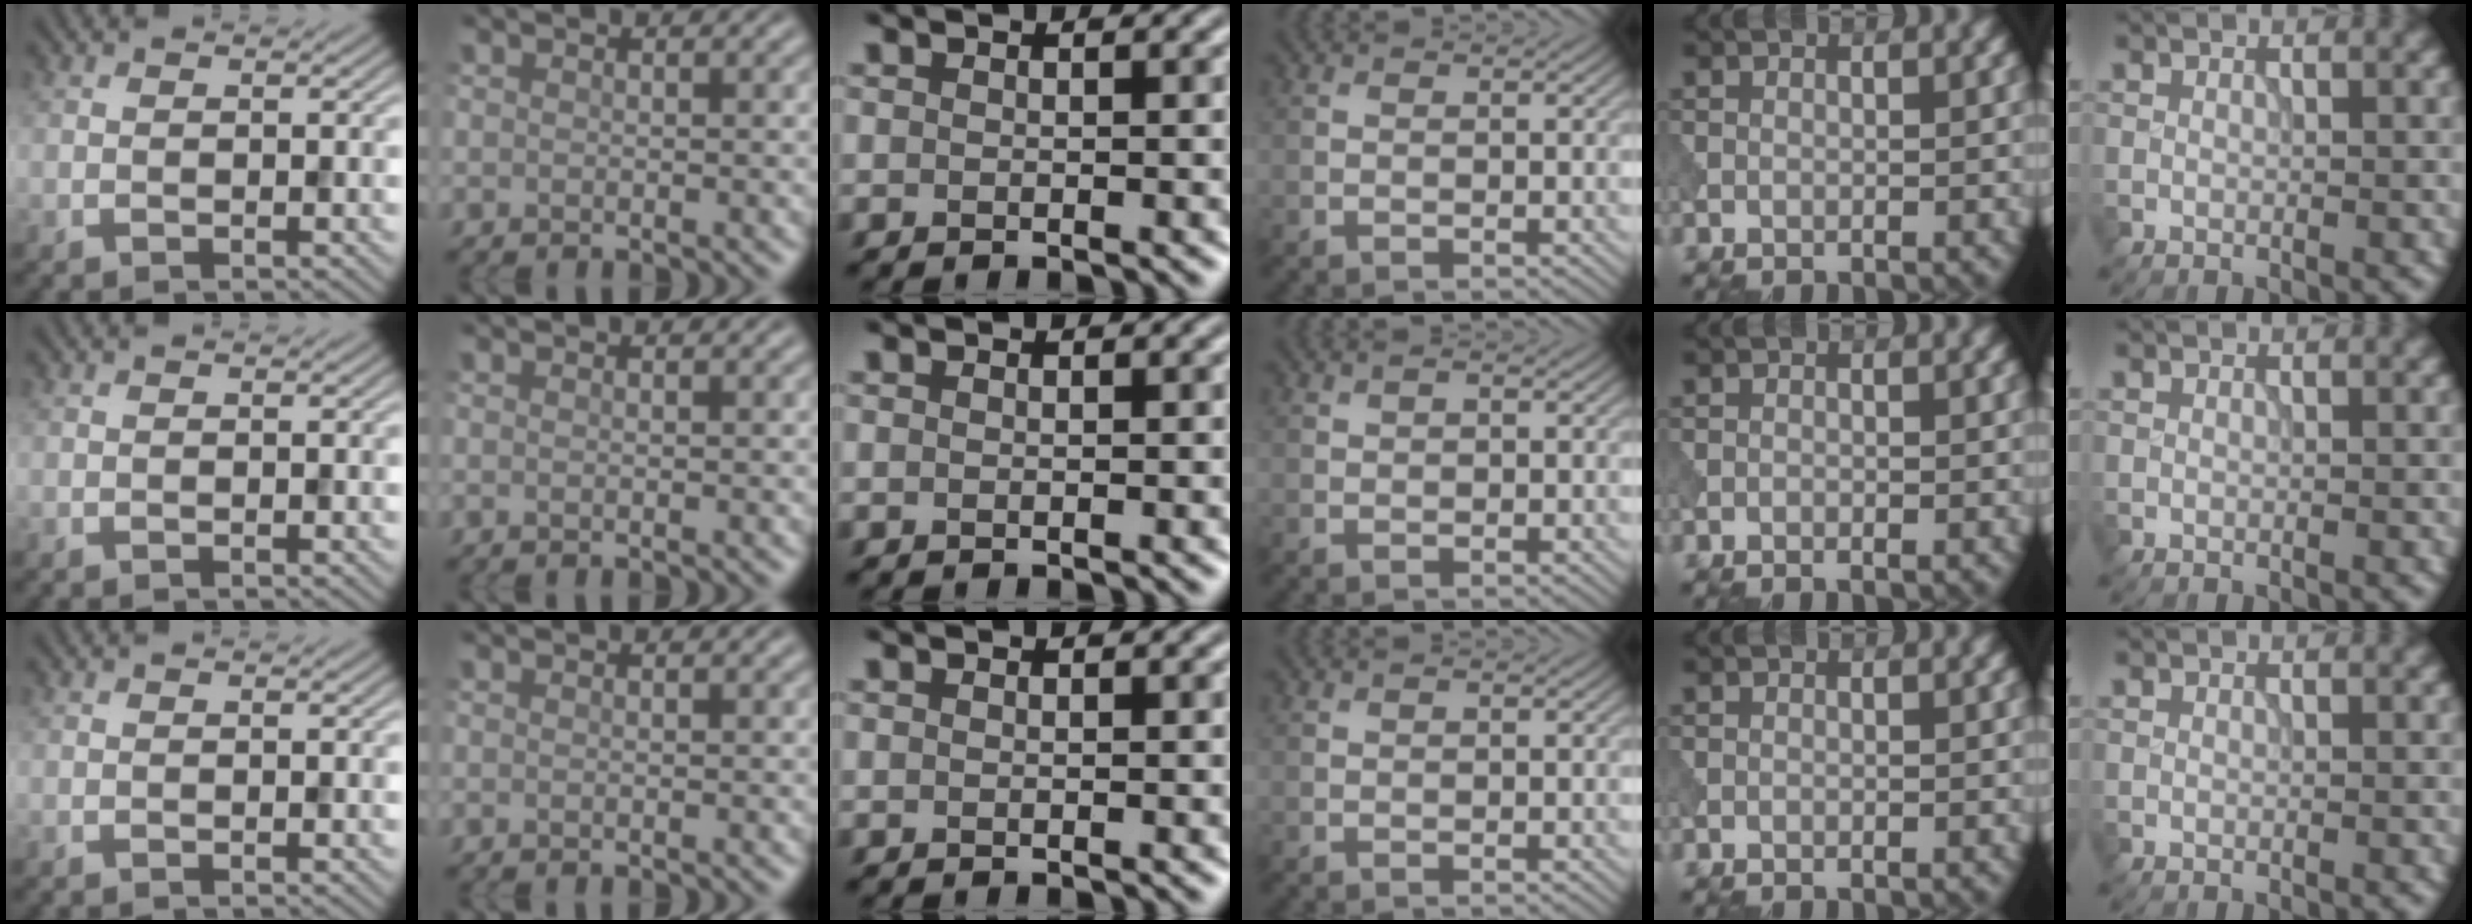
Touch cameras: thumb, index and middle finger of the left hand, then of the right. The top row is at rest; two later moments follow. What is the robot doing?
{"motion": "extract", "object": "peg toy"}